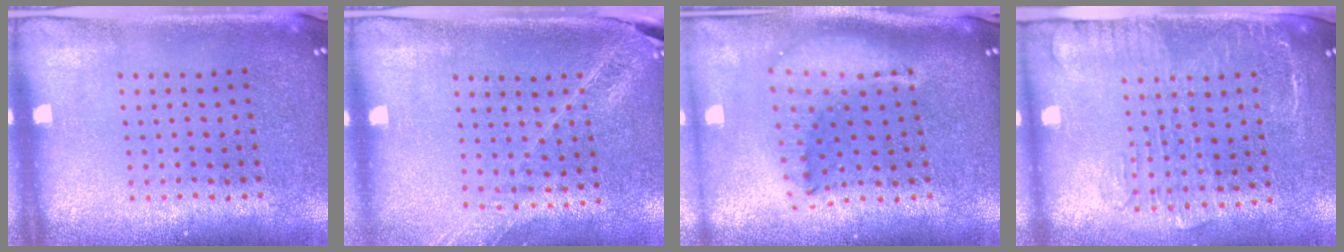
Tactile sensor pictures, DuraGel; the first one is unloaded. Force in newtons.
{"total": 1.5, "press": 1.5, "slide": 0.2}
{"total": 2.2, "press": 1.7, "slide": 1.4}
{"total": 2.0, "press": 1.7, "slide": 1.0}